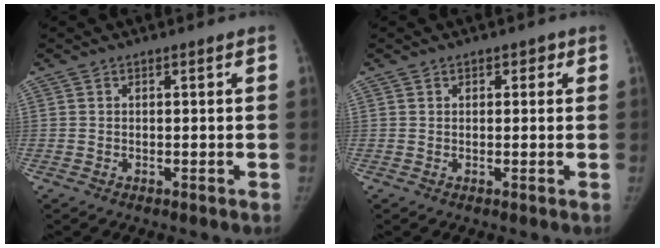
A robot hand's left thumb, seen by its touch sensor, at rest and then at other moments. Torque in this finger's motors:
{"motor_torque": [-0.18, -0.09, 0.05, 0.36, -0.05]}